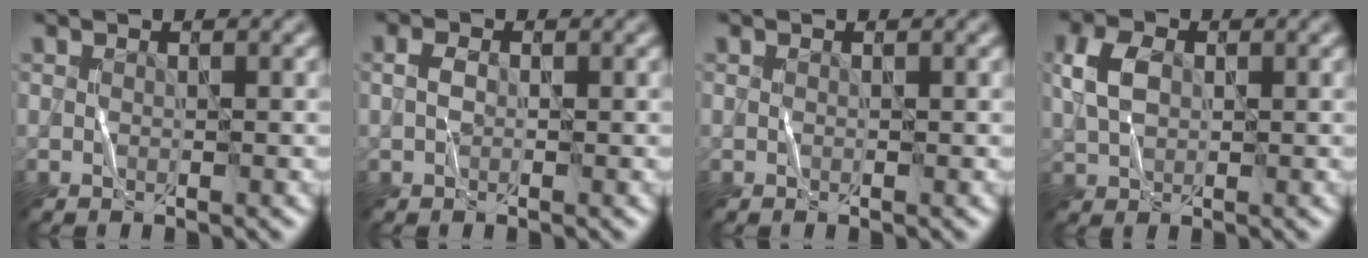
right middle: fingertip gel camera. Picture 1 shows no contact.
{"total": 1.2, "force": [-0.1, 0.8, 0.8], "torque": [-0.018, 0.007, -0.006]}
{"total": 0.0}
{"total": 3.5, "force": [0.6, 2.5, 2.4], "torque": [-0.058, 0.008, 0.007]}